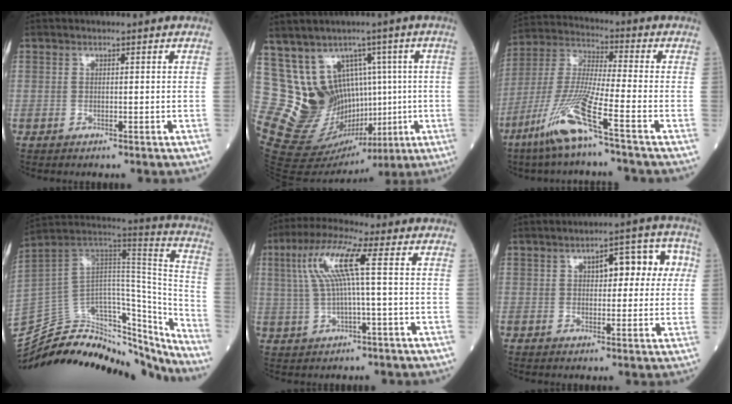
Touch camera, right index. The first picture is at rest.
{"total": 15.9, "force": [2.4, 12.7, 9.3], "torque": [-0.176, 0.051, 0.091]}
{"total": 12.6, "force": [-7.1, -0.8, 10.4], "torque": [-0.226, -0.026, -0.148]}
{"total": 34.2, "force": [-31.0, 9.0, 11.3], "torque": [-0.154, 0.028, -0.444]}
{"total": 8.8, "force": [1.8, 0.0, 8.6], "torque": [-0.182, 0.022, 0.036]}
{"total": 7.9, "force": [2.0, 3.4, 6.8], "torque": [-0.074, 0.032, 0.023]}